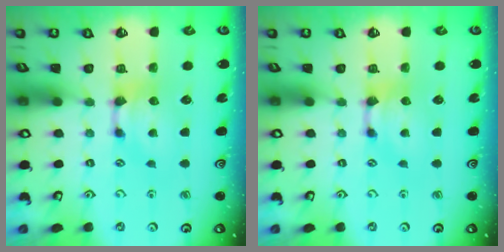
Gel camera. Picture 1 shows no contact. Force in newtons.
{"total": 0.0}